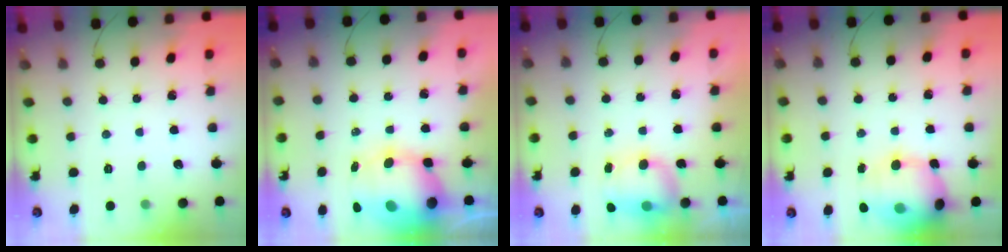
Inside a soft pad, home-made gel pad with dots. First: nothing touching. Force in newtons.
{"total": 11.9, "press": 11.4, "slide": 3.2}
{"total": 11.3, "press": 8.6, "slide": 7.2}
{"total": 17.9, "press": 16.9, "slide": 5.7}